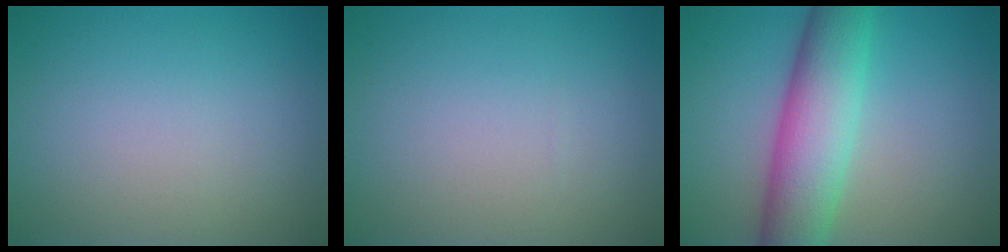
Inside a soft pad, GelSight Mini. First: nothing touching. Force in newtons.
{"total": 0.0}
{"total": 8.0, "press": 8.0, "slide": 0.1}